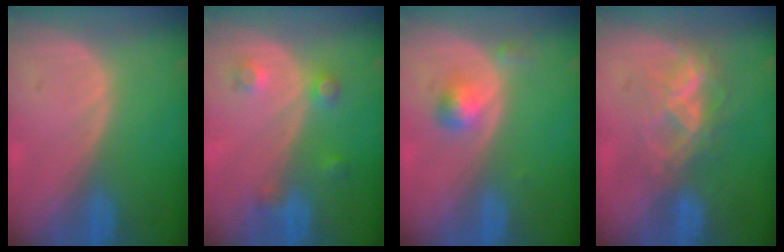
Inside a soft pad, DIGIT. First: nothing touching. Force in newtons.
{"total": 3.5, "press": 3.3, "slide": 1.1}
{"total": 2.8, "press": 2.7, "slide": 0.2}
{"total": 7.1, "press": 6.2, "slide": 3.6}